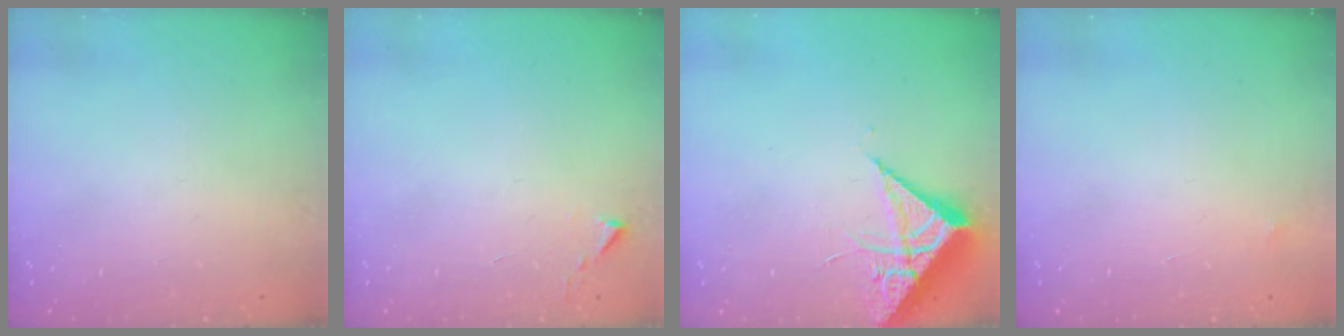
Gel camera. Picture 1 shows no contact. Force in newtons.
{"total": 1.1, "press": 1.1, "slide": 0.1}
{"total": 6.2, "press": 6.2, "slide": 0.4}
{"total": 4.0, "press": 4.0, "slide": 0.2}